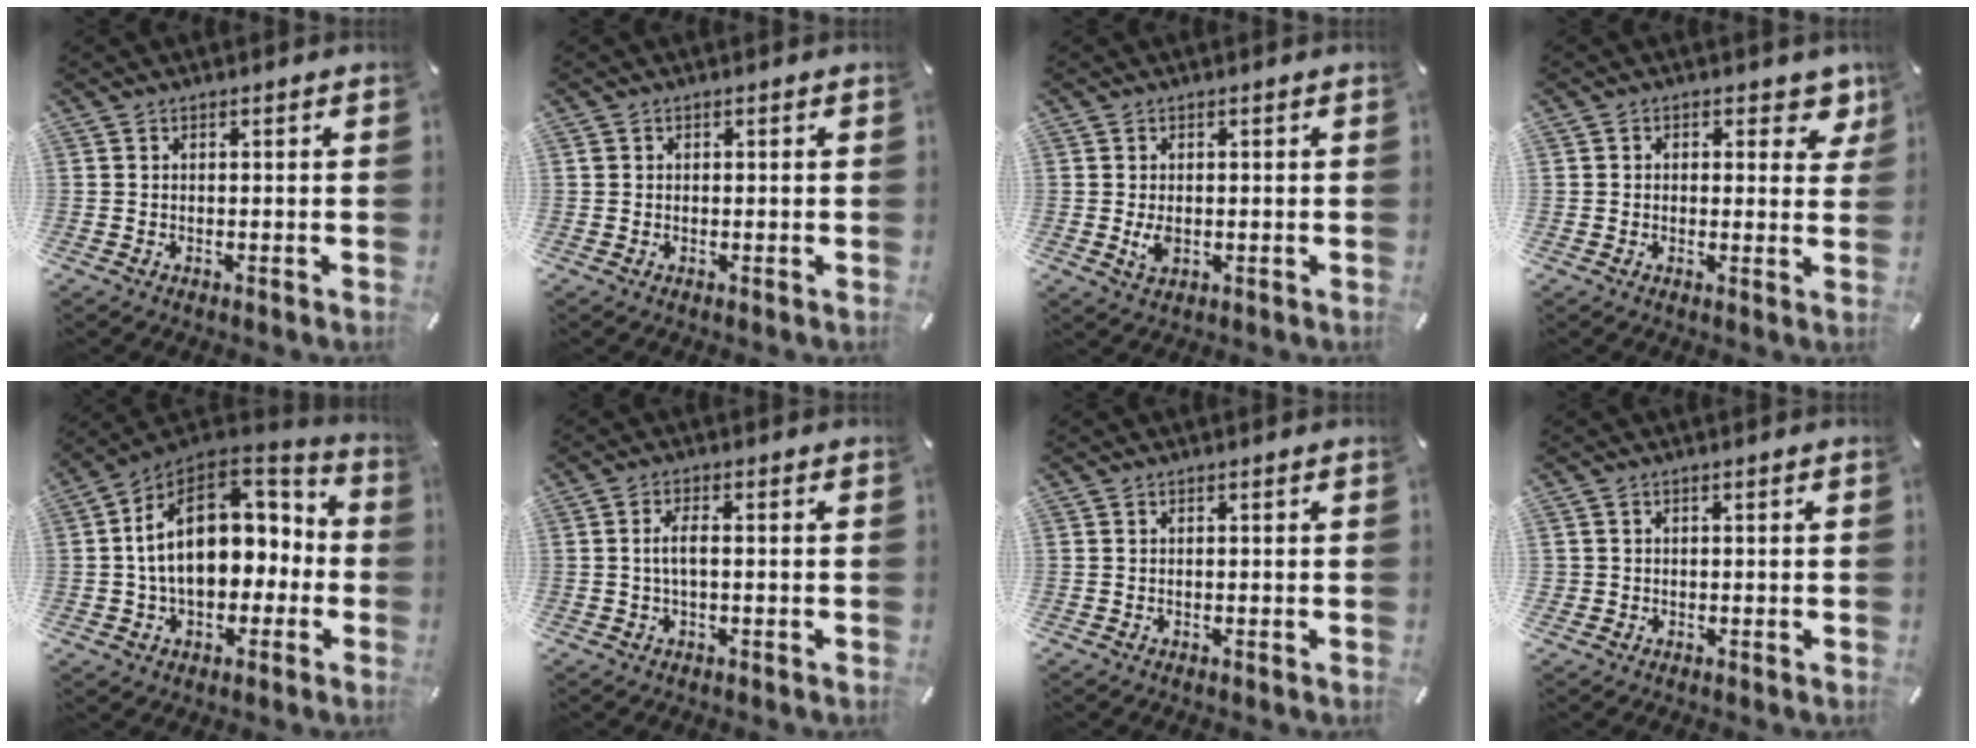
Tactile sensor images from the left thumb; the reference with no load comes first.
{"total": 0.8, "force": [0.1, 0.8, 0.2], "torque": [-0.002, 0.006, 0.001]}
{"total": 3.3, "force": [-0.3, 2.2, 2.4], "torque": [-0.050, -0.006, -0.008]}
{"total": 5.2, "force": [2.5, 3.5, 2.9], "torque": [-0.016, -0.009, 0.037]}
{"total": 19.5, "force": [2.0, 13.6, 13.8], "torque": [-0.229, 0.001, 0.035]}
{"total": 3.7, "force": [-0.1, 1.2, 3.6], "torque": [-0.066, 0.003, -0.004]}
{"total": 0.0}
{"total": 1.1, "force": [0.0, 1.1, 0.1], "torque": [-0.001, 0.003, -0.002]}